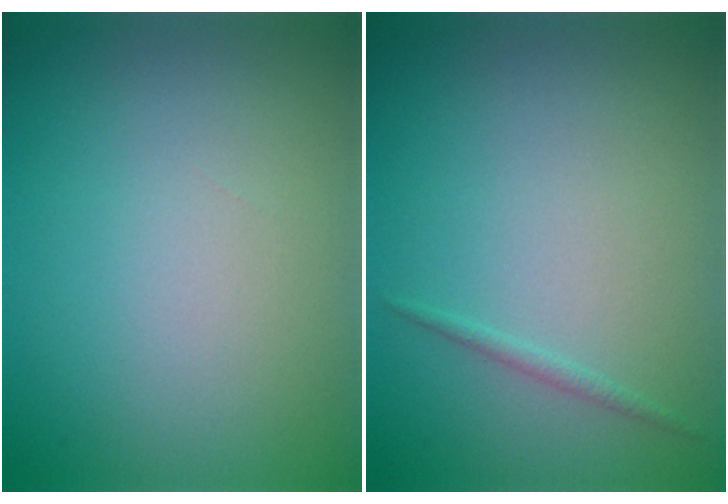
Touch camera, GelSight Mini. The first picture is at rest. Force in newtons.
{"total": 0.7, "press": 0.7, "slide": 0.0}